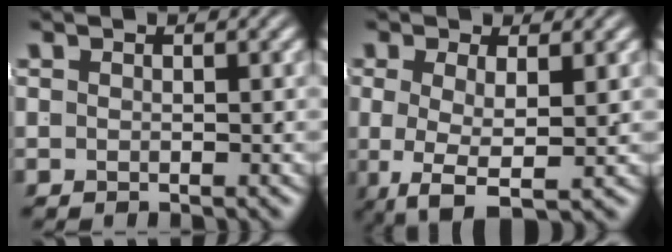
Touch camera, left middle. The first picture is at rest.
{"total": 5.4, "force": [-2.1, 2.2, 4.5], "torque": [-0.090, -0.037, -0.015]}